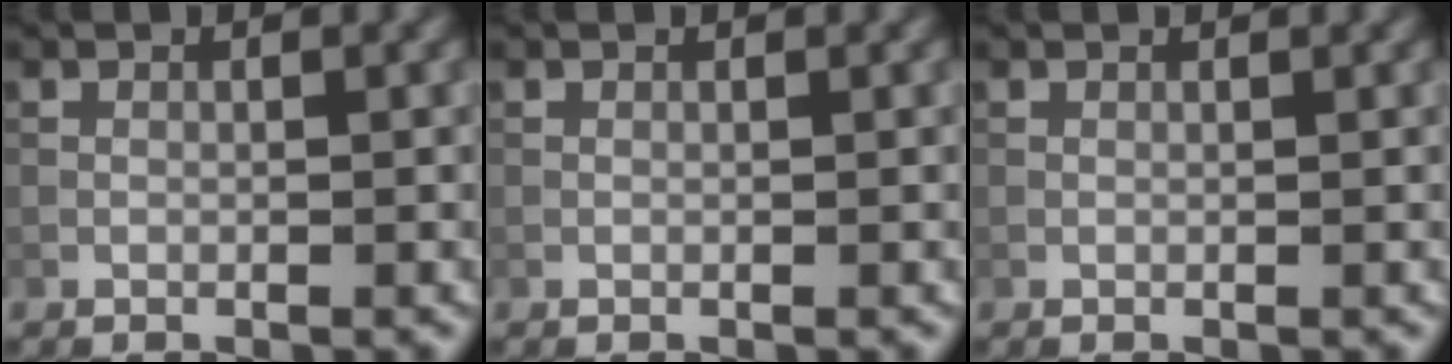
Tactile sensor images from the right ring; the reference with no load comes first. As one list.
[{"total": 0.0}, {"total": 0.8, "force": [0.7, 0.1, 0.2], "torque": [-0.007, -0.001, 0.004]}]